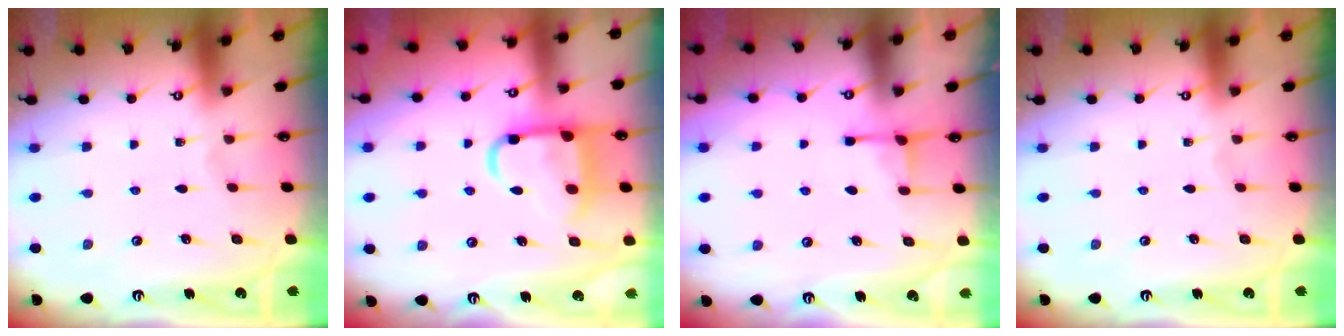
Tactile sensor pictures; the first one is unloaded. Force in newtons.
{"total": 11.5, "press": 11.4, "slide": 1.6}
{"total": 2.9, "press": 2.8, "slide": 0.5}
{"total": 0.0}